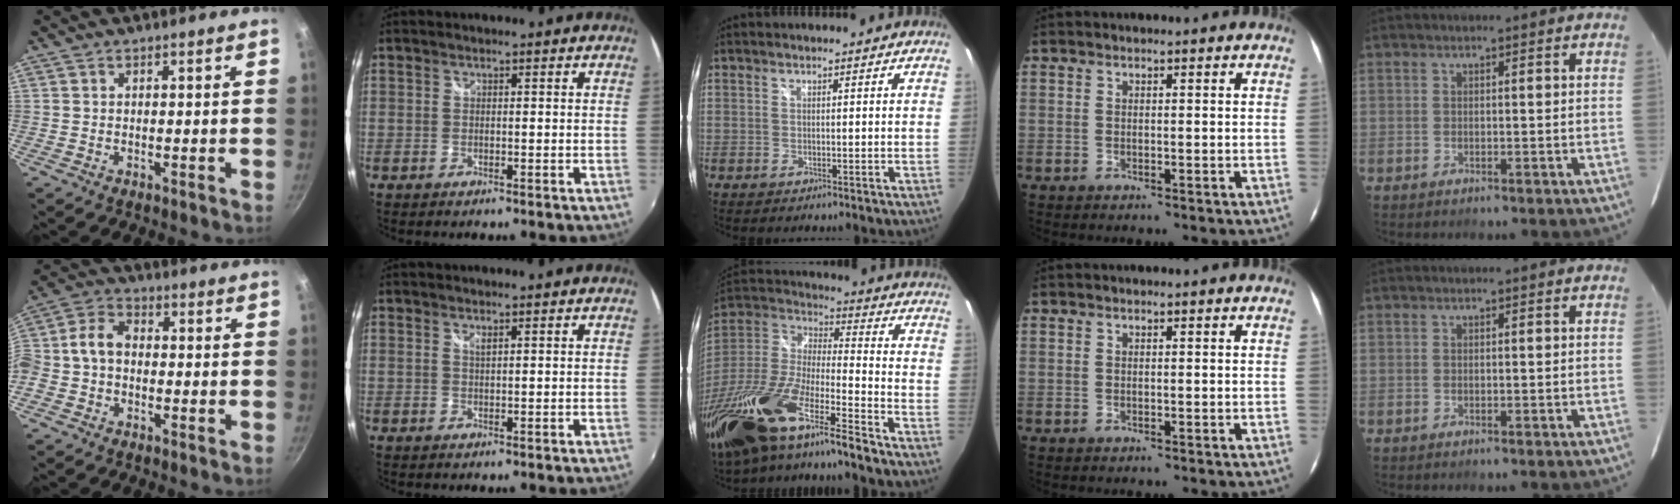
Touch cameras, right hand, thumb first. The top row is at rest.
{"thumb": {"total": 7.7, "force": [-1.2, 5.7, 5.0], "torque": [-0.095, 0.032, -0.042]}, "index": {"total": 0.9, "force": [0.6, 0.2, 0.7], "torque": [-0.012, 0.001, 0.010]}, "middle": {"total": 24.9, "force": [-17.1, 5.1, 17.4], "torque": [-0.354, -0.044, -0.318]}}